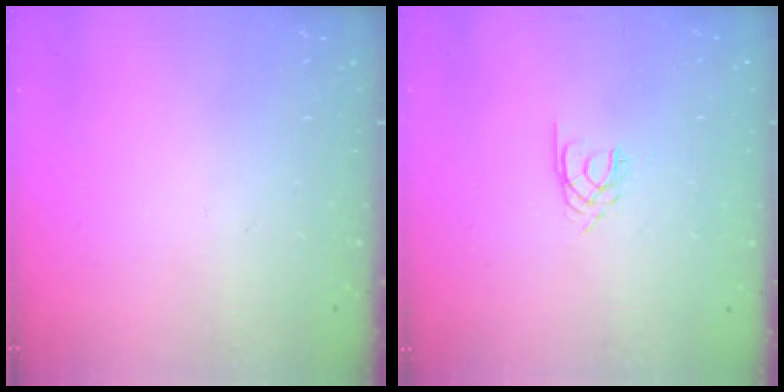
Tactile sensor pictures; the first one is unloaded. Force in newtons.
{"total": 1.9, "press": 1.9, "slide": 0.2}